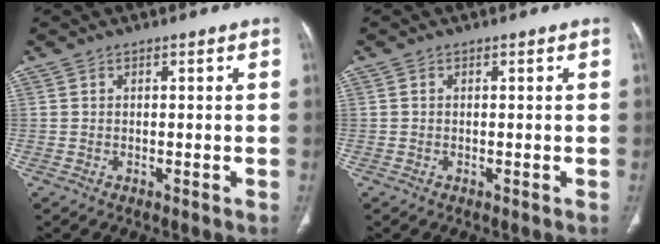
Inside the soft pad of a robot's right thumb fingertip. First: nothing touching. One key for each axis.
{"total": 0.0}